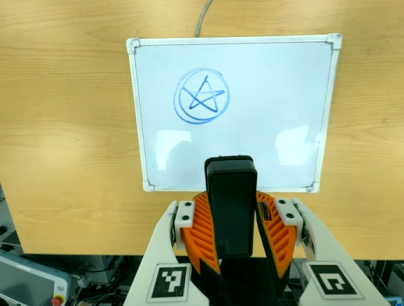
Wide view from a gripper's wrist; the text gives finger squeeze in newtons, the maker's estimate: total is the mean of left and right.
{"total": 10.4, "left": 9.2, "right": 11.6}